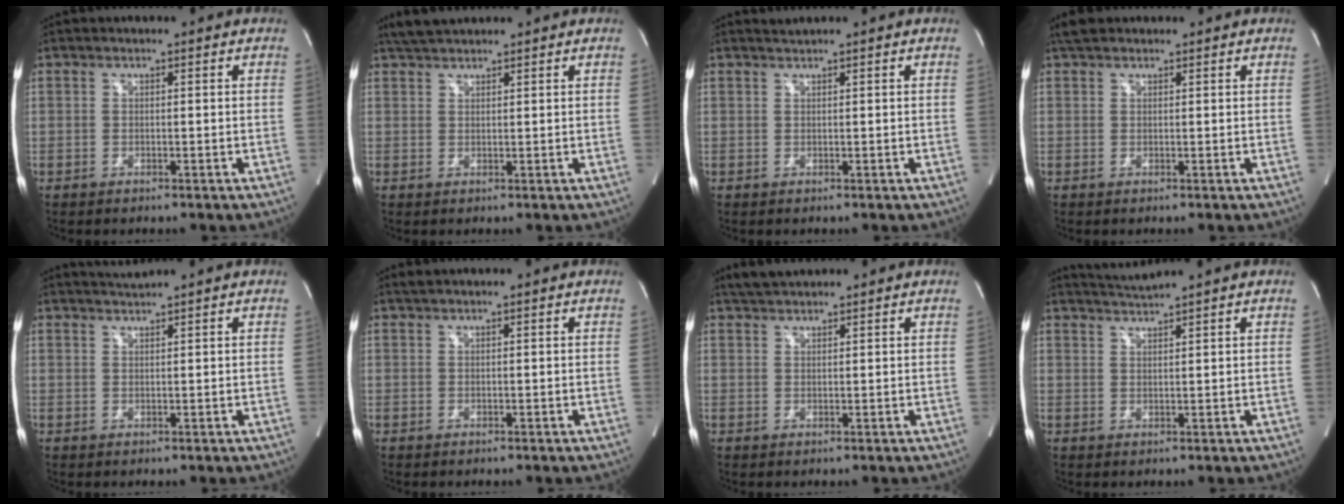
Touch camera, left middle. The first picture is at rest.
{"total": 3.5, "force": [3.2, 0.6, 1.3], "torque": [-0.031, 0.019, 0.062]}
{"total": 0.7, "force": [0.6, -0.3, 0.0], "torque": [-0.007, 0.001, 0.017]}
{"total": 2.3, "force": [2.0, 1.0, 0.7], "torque": [-0.018, 0.016, 0.034]}
{"total": 1.7, "force": [1.4, -0.9, -0.1], "torque": [-0.003, -0.004, 0.035]}
{"total": 0.7, "force": [0.6, -0.1, 0.4], "torque": [-0.016, 0.013, 0.017]}
{"total": 3.1, "force": [2.9, 0.5, 1.0], "torque": [-0.026, 0.018, 0.054]}
{"total": 2.8, "force": [2.4, -1.5, 0.0], "torque": [-0.002, -0.008, 0.051]}